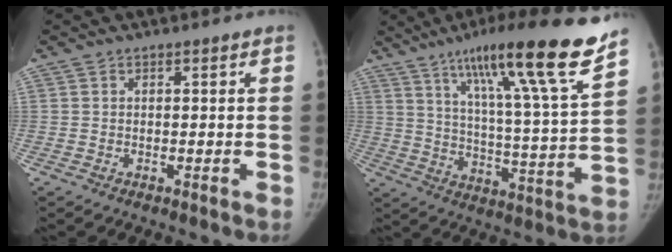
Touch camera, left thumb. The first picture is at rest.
{"total": 21.9, "force": [15.2, 1.0, 15.8], "torque": [-0.226, -0.064, 0.236]}